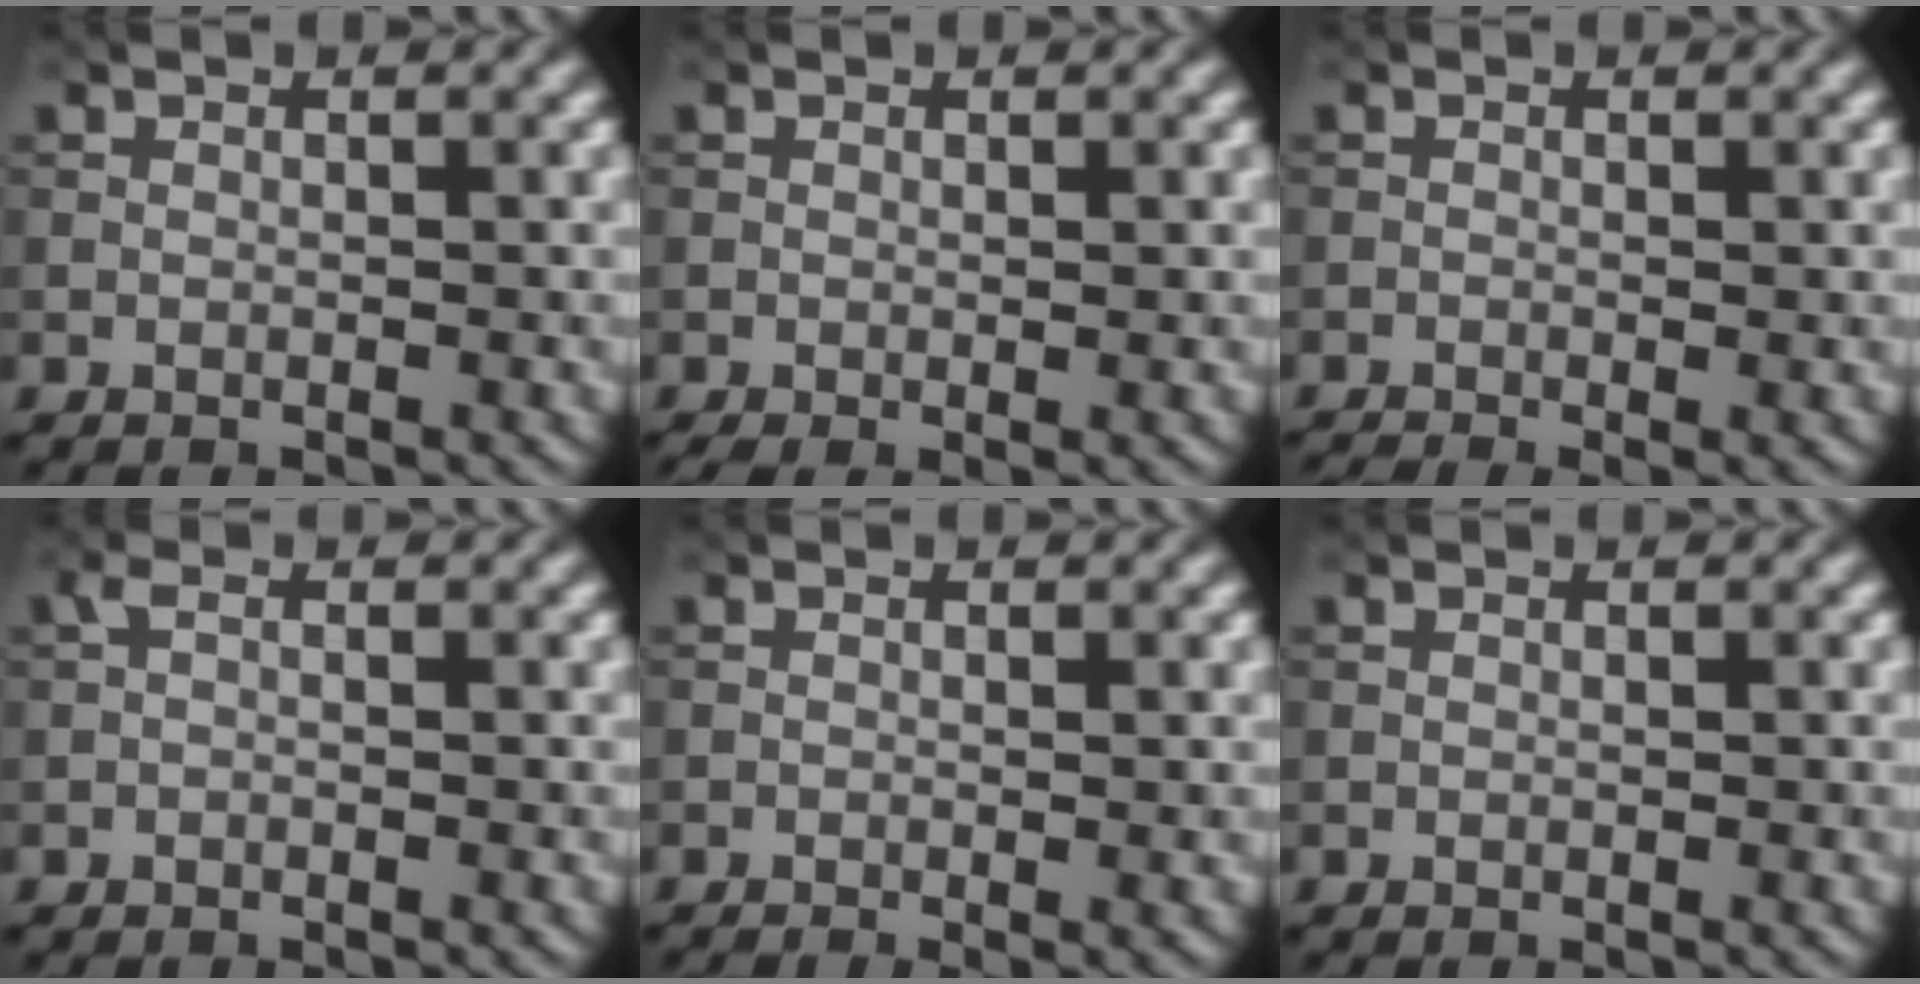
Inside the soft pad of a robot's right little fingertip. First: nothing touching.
{"total": 1.1, "force": [-0.1, 0.3, 1.1], "torque": [-0.018, -0.007, -0.002]}
{"total": 1.5, "force": [-0.8, 0.3, 1.2], "torque": [-0.021, -0.007, -0.018]}
{"total": 0.8, "force": [-0.2, 0.3, 0.7], "torque": [-0.017, 0.001, -0.006]}
{"total": 1.3, "force": [-0.5, 0.4, 1.2], "torque": [-0.018, -0.006, -0.010]}
{"total": 0.0}